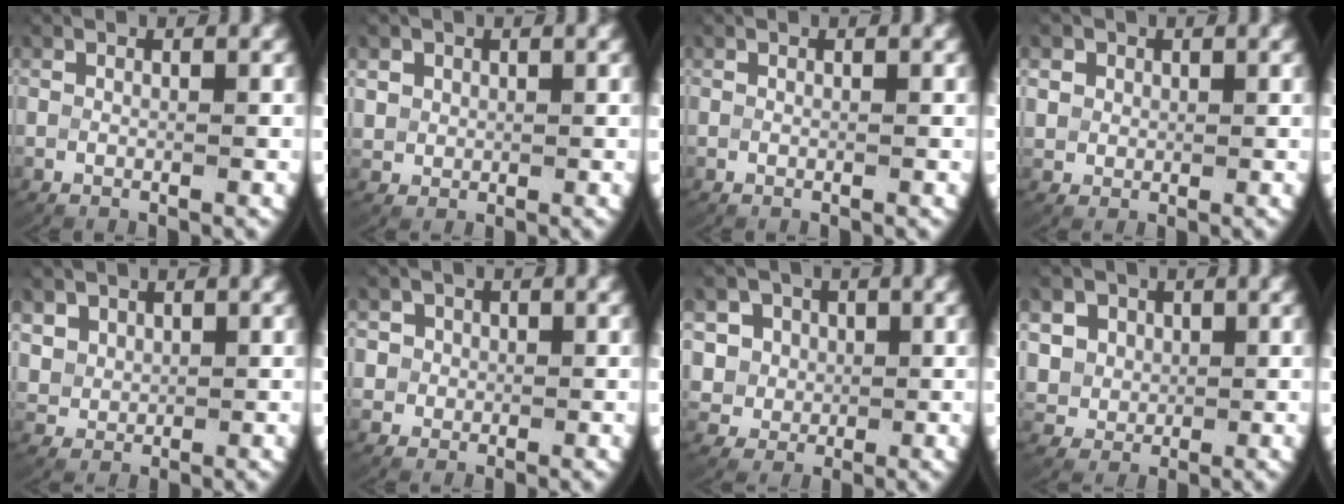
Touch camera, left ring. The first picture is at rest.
{"total": 2.5, "force": [0.8, 2.2, 0.9], "torque": [-0.034, -0.011, 0.024]}
{"total": 0.0}
{"total": 2.7, "force": [0.8, 2.4, 1.0], "torque": [-0.032, -0.008, 0.021]}
{"total": 3.0, "force": [1.5, 2.3, 1.1], "torque": [-0.034, -0.007, 0.039]}
{"total": 4.1, "force": [0.9, 3.8, 1.4], "torque": [-0.035, -0.003, 0.012]}
{"total": 8.3, "force": [0.7, 7.7, 3.1], "torque": [-0.094, -0.023, 0.015]}
{"total": 7.1, "force": [1.3, 6.4, 2.7], "torque": [-0.078, -0.017, 0.026]}